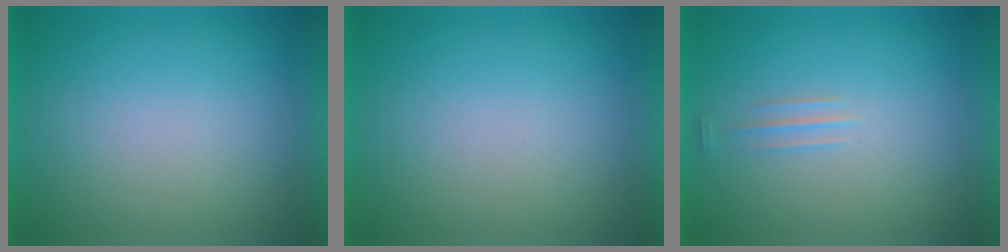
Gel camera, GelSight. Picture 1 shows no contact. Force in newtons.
{"total": 0.0}
{"total": 1.3}